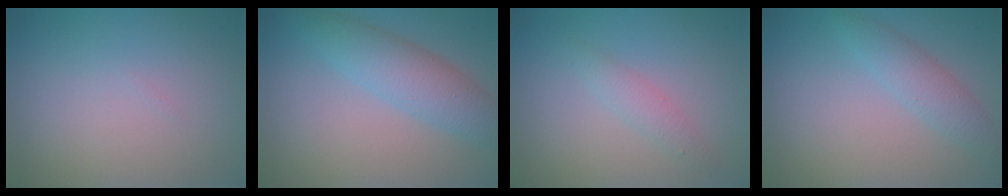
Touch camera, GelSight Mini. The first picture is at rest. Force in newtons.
{"total": 4.5, "press": 4.5, "slide": 0.1}
{"total": 1.5, "press": 1.5, "slide": 0.0}
{"total": 2.6, "press": 2.6, "slide": 0.0}